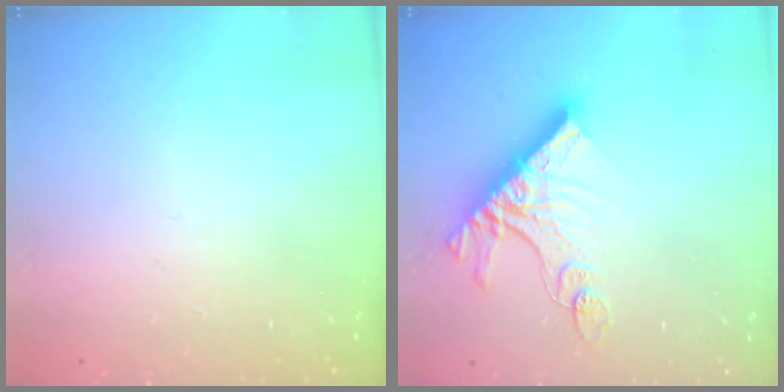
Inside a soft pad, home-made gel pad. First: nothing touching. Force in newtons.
{"total": 13.3, "press": 13.3, "slide": 1.1}